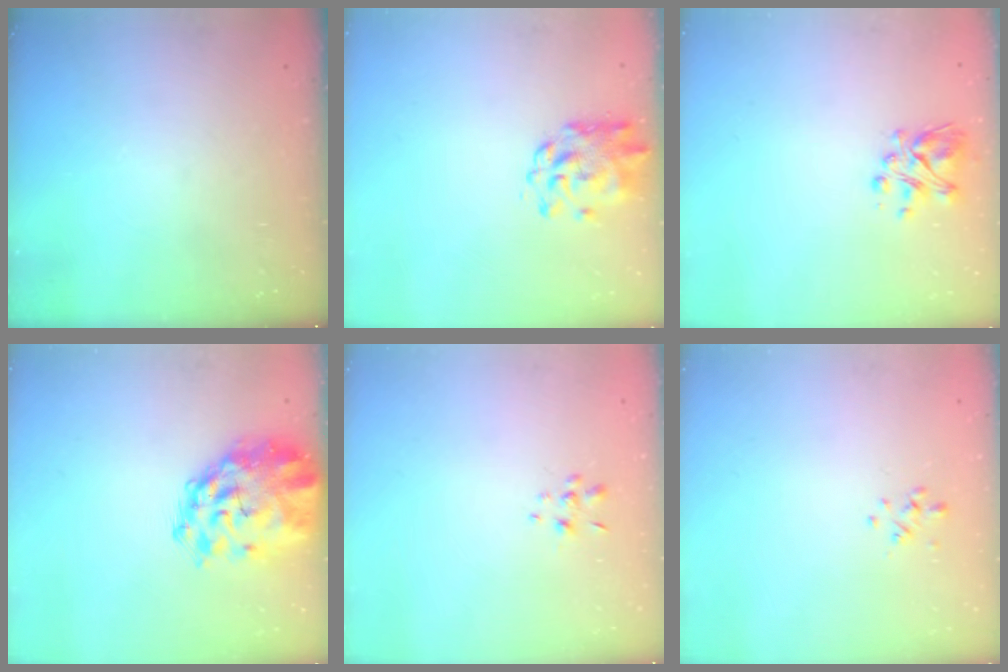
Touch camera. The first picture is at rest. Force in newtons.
{"total": 2.8, "press": 2.6, "slide": 0.8}
{"total": 4.7, "press": 4.6, "slide": 1.1}
{"total": 3.8, "press": 3.6, "slide": 1.2}
{"total": 1.3, "press": 1.2, "slide": 0.5}
{"total": 0.9, "press": 0.7, "slide": 0.5}